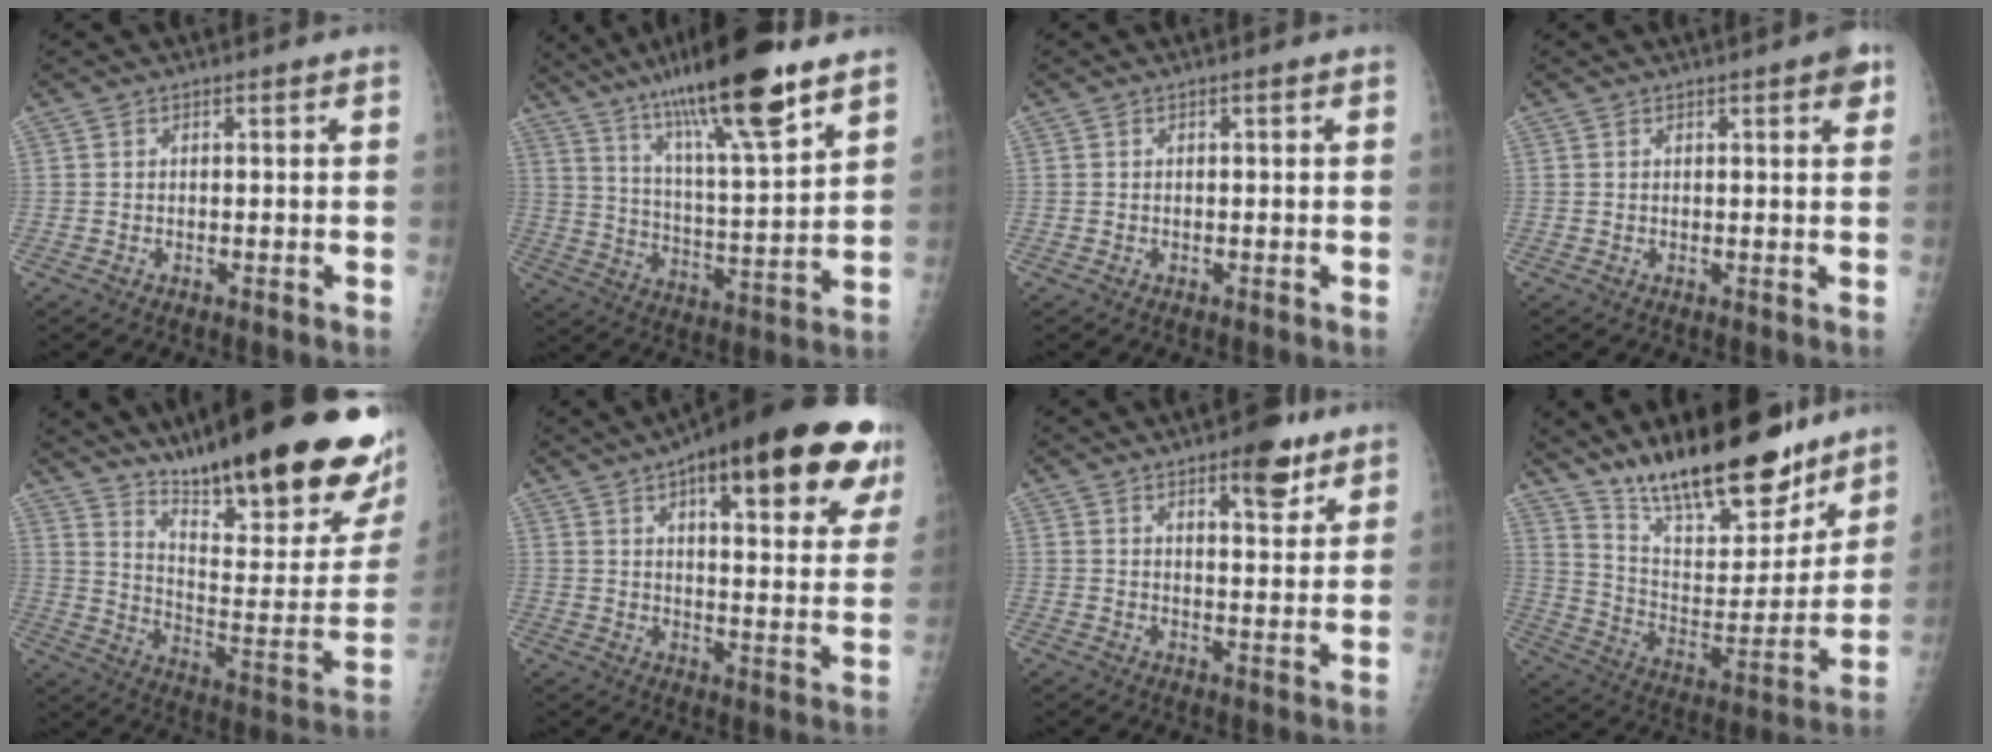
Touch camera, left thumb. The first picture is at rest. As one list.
[{"total": 21.2, "force": [13.9, 3.5, 15.6], "torque": [-0.255, -0.053, 0.237]}, {"total": 0.0}, {"total": 3.0, "force": [1.5, 0.7, 2.5], "torque": [-0.026, -0.002, 0.016]}, {"total": 31.7, "force": [21.5, 6.4, 22.4], "torque": [-0.271, -0.099, 0.325]}, {"total": 26.7, "force": [14.4, 8.5, 20.8], "torque": [-0.259, -0.022, 0.190]}, {"total": 7.8, "force": [4.8, 2.8, 5.4], "torque": [-0.056, -0.025, 0.064]}, {"total": 23.8, "force": [18.4, 7.9, 13.0], "torque": [-0.164, -0.093, 0.305]}]